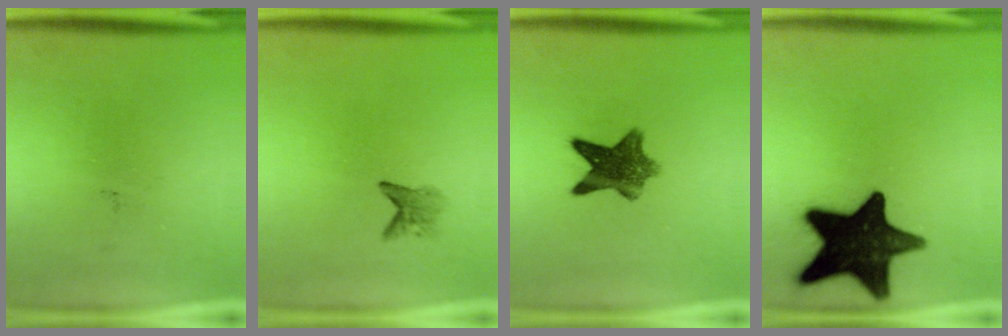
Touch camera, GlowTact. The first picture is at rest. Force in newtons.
{"total": 1.8}
{"total": 8.7}
{"total": 19.4}